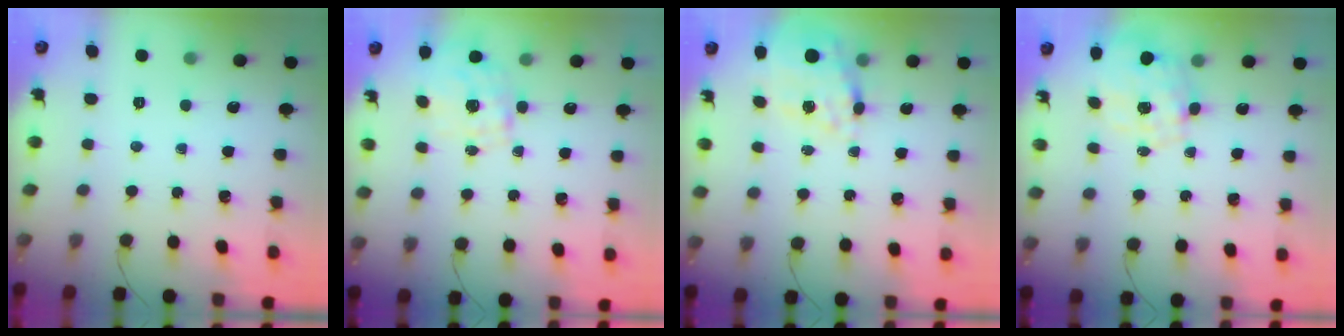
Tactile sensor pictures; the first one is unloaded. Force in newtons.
{"total": 1.6, "press": 1.4, "slide": 0.8}
{"total": 15.9, "press": 15.5, "slide": 3.6}
{"total": 2.3, "press": 2.1, "slide": 1.0}